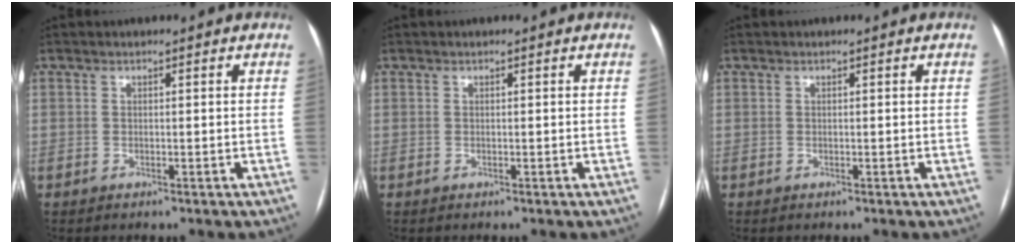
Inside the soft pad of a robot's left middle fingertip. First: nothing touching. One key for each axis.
{"total": 0.0}
{"total": 0.0}